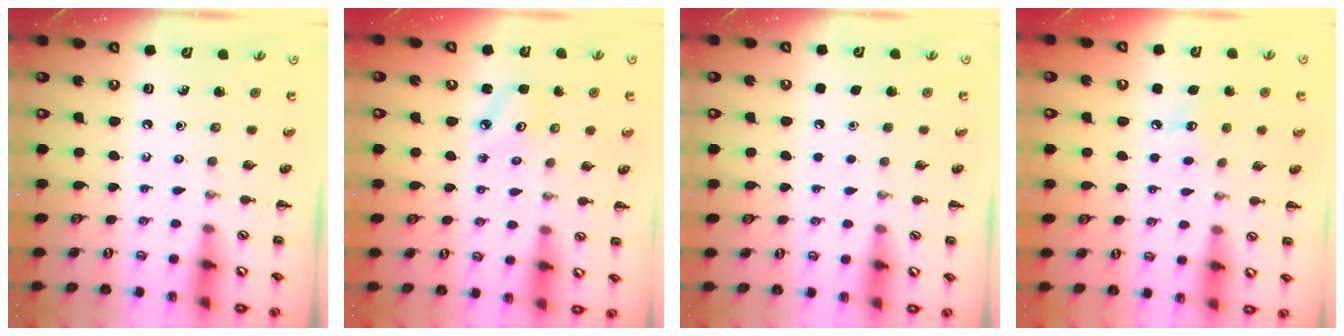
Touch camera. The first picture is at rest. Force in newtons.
{"total": 3.1, "press": 3.1, "slide": 0.5}
{"total": 1.8, "press": 1.8, "slide": 0.1}
{"total": 6.0, "press": 5.8, "slide": 1.6}